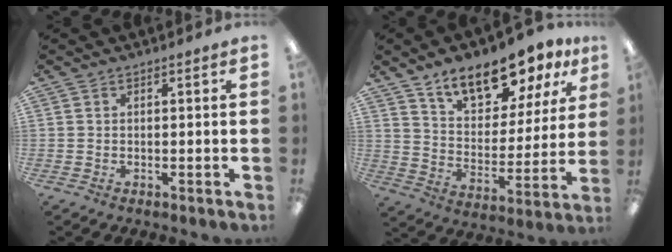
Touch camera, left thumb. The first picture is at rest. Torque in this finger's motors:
{"motor_torque": [0.42, 0.58, 1.34, -1.43, 0.08]}